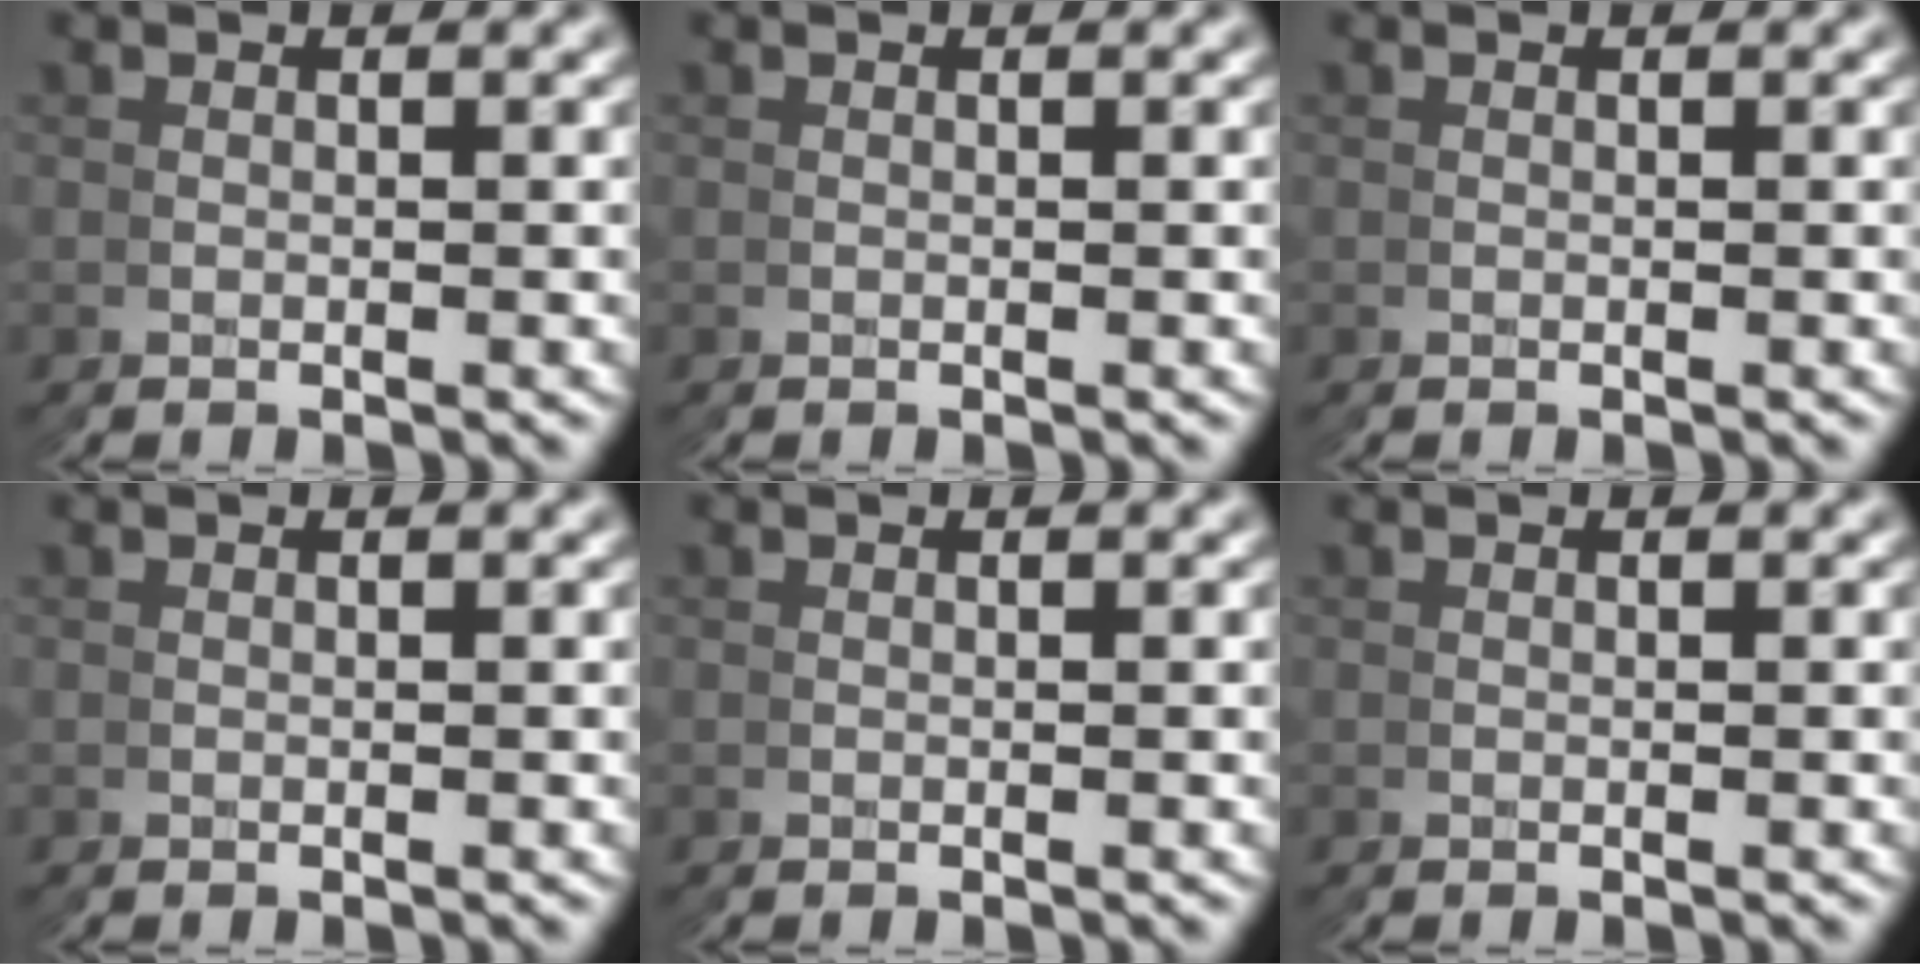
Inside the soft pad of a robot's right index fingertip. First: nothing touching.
{"total": 0.0}
{"total": 0.0}
{"total": 0.0}
{"total": 0.0}
{"total": 0.0}